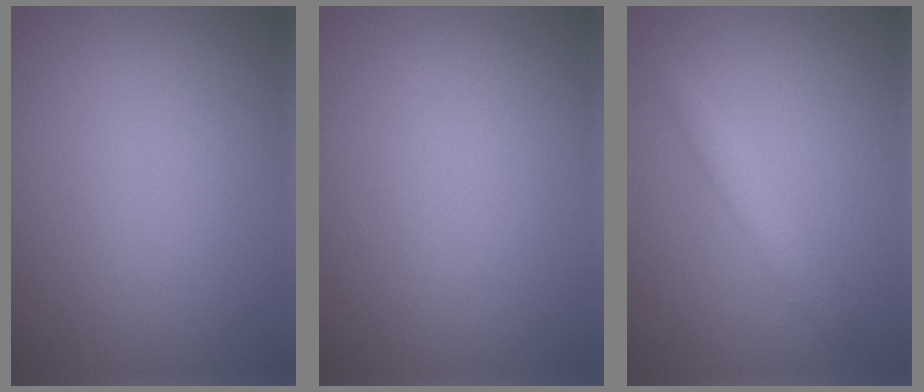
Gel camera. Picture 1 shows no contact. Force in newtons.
{"total": 0.0}
{"total": 2.9, "press": 2.9, "slide": 0.4}